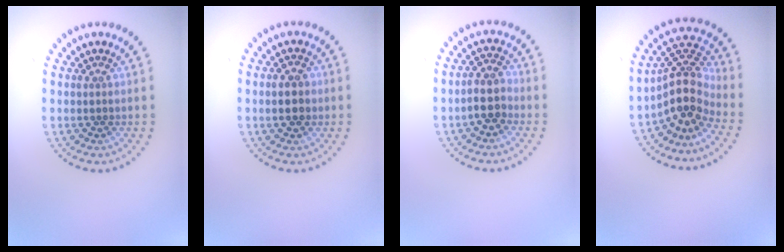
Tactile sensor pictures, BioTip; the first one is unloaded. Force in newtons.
{"total": 2.4, "press": 2.4, "slide": 0.1}
{"total": 2.9, "press": 2.6, "slide": 1.2}
{"total": 4.6, "press": 3.5, "slide": 3.0}